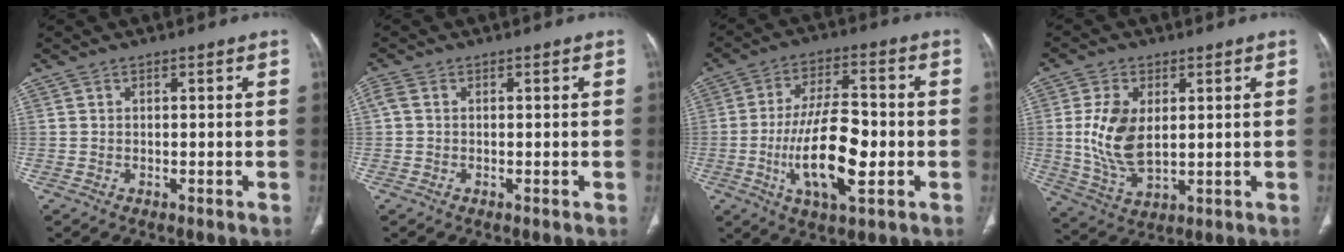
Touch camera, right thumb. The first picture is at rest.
{"total": 1.4, "force": [0.1, 0.9, 1.1], "torque": [-0.028, 0.005, 0.000]}
{"total": 14.8, "force": [-3.1, 5.8, 13.3], "torque": [-0.233, 0.011, -0.050]}
{"total": 10.7, "force": [1.4, 6.1, 8.7], "torque": [-0.170, -0.013, 0.037]}